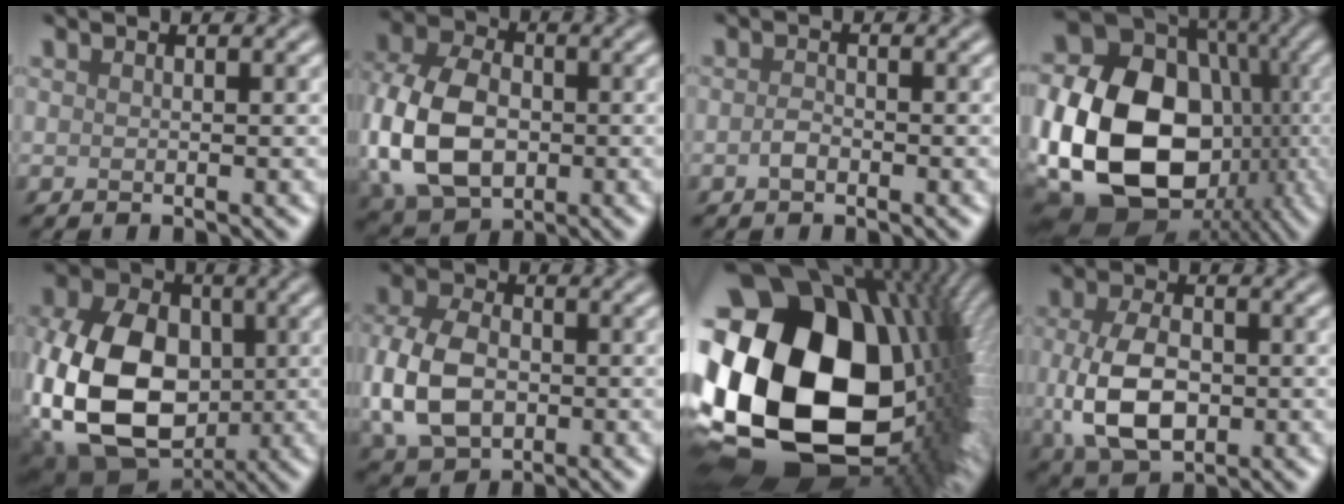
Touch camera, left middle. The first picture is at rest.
{"total": 12.2, "force": [-1.7, 8.6, 8.5], "torque": [-0.212, -0.016, -0.037]}
{"total": 1.1, "force": [-0.6, 0.6, 0.8], "torque": [-0.021, 0.002, -0.014]}
{"total": 20.3, "force": [-2.8, 15.8, 12.4], "torque": [-0.256, -0.023, -0.033]}
{"total": 14.2, "force": [-2.0, 10.2, 9.6], "torque": [-0.227, -0.022, -0.040]}
{"total": 9.1, "force": [-1.4, 6.3, 6.4], "torque": [-0.162, -0.004, -0.036]}
{"total": 23.0, "force": [0.0, 15.8, 16.7], "torque": [-0.368, -0.059, 0.044]}
{"total": 7.4, "force": [-0.8, 4.6, 5.7], "torque": [-0.133, -0.010, -0.012]}